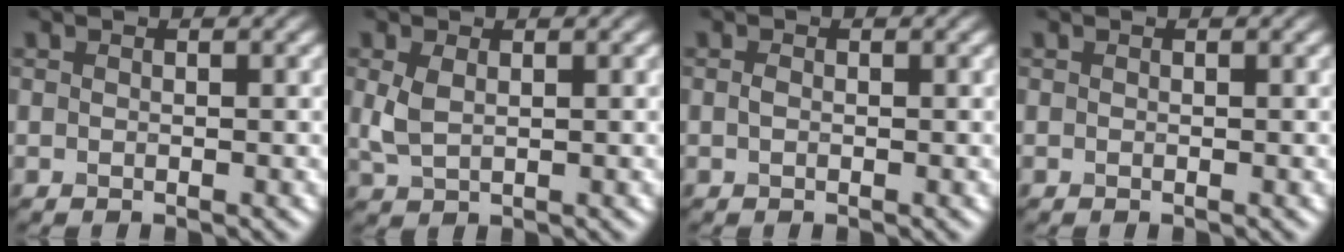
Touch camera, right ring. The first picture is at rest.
{"total": 2.2, "force": [0.4, 1.3, 1.7], "torque": [-0.050, -0.001, 0.015]}
{"total": 0.6, "force": [-0.1, 0.4, 0.5], "torque": [-0.014, 0.000, -0.001]}
{"total": 0.0}